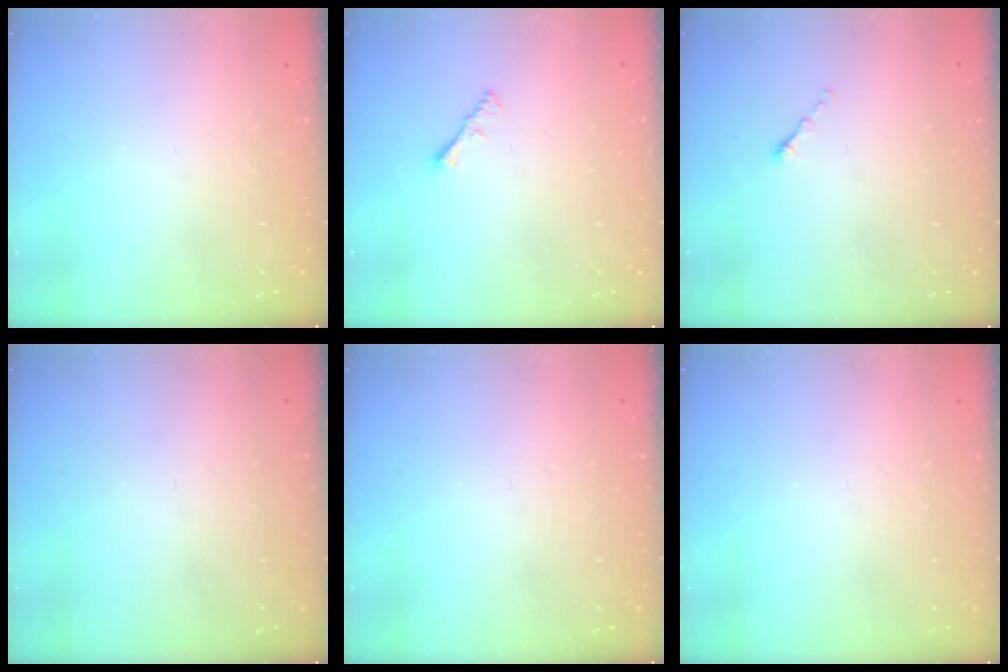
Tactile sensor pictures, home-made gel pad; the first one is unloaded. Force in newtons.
{"total": 1.3, "press": 1.3, "slide": 0.4}
{"total": 0.0}
{"total": 0.0}
{"total": 0.0}
{"total": 0.0}